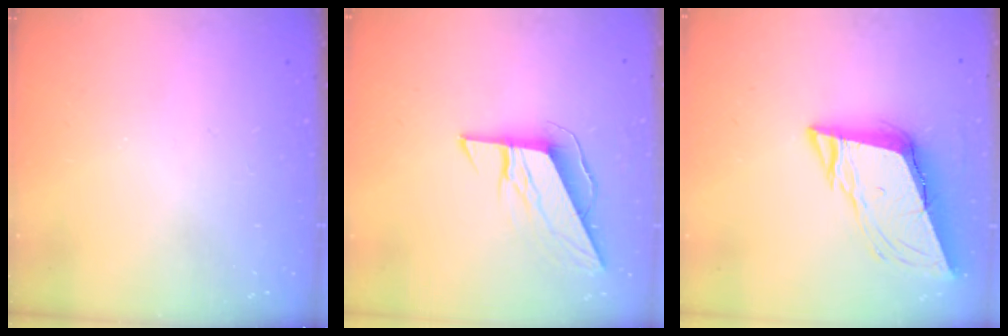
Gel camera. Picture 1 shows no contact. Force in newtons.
{"total": 8.4, "press": 8.4, "slide": 0.4}
{"total": 10.3, "press": 9.9, "slide": 2.9}